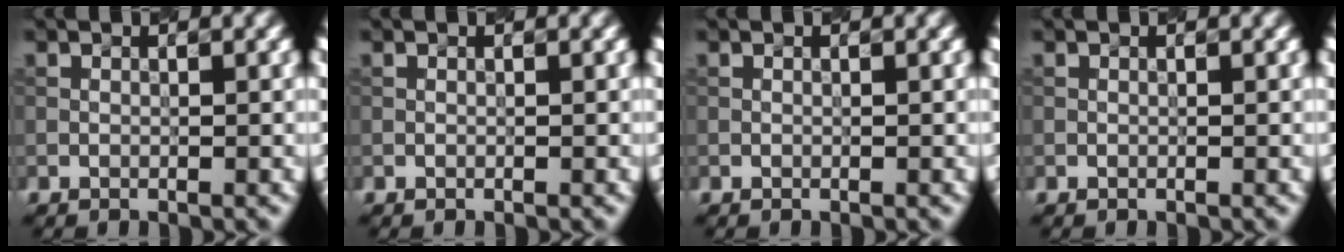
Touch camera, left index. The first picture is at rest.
{"total": 0.0}
{"total": 0.0}
{"total": 0.0}